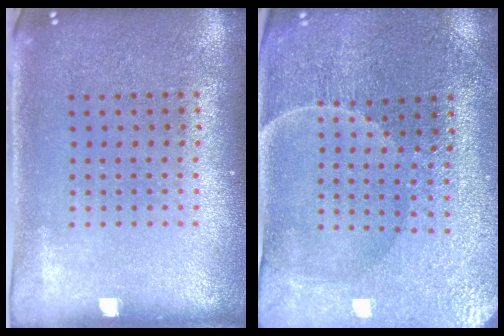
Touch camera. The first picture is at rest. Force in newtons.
{"total": 1.5, "press": 1.5, "slide": 0.1}